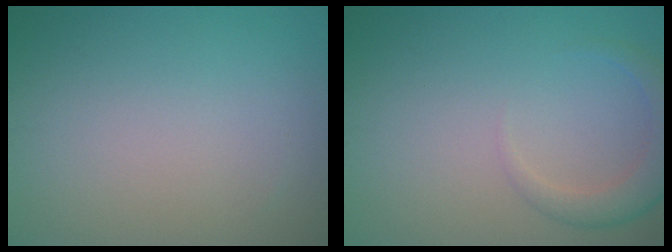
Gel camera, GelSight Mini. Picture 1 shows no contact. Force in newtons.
{"total": 2.8, "press": 2.8, "slide": 0.3}